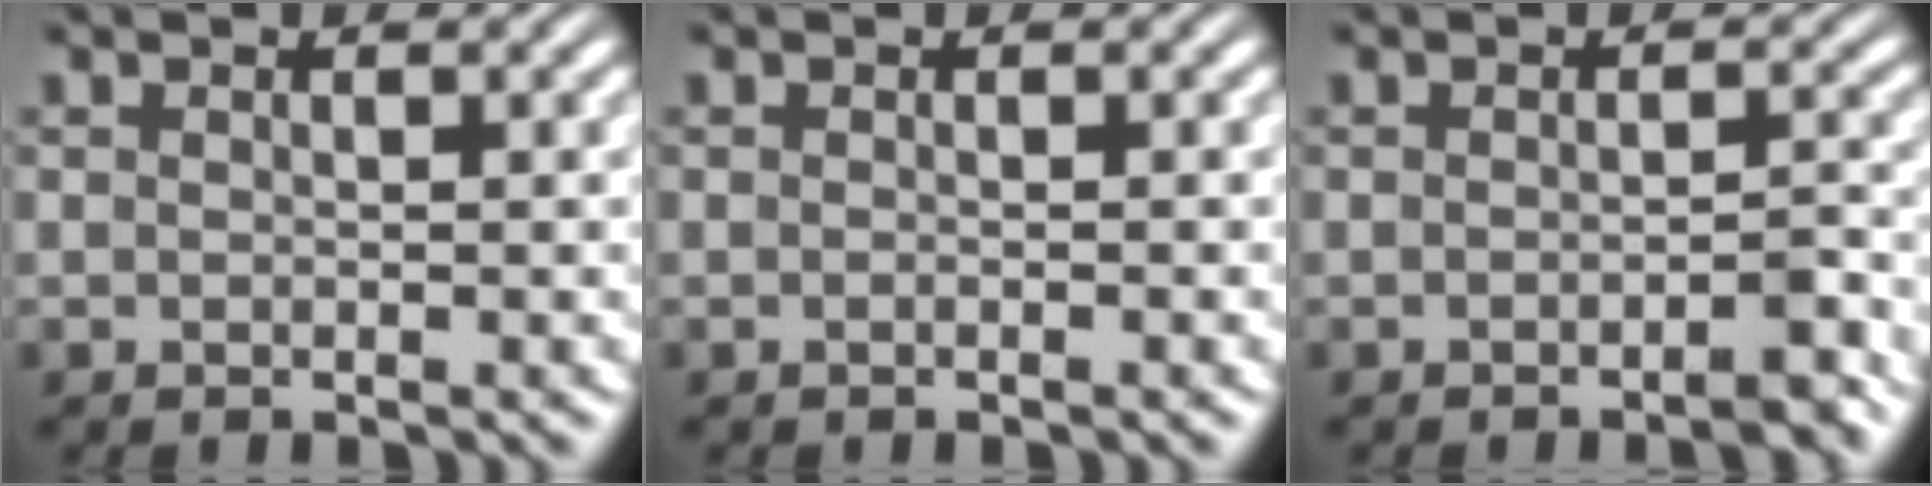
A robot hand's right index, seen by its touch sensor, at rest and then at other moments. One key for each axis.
{"total": 0.0}
{"total": 2.1, "fx": -1.8, "fy": 0.2, "fz": 1.0, "tx": -0.017, "ty": -0.001, "tz": -0.032}